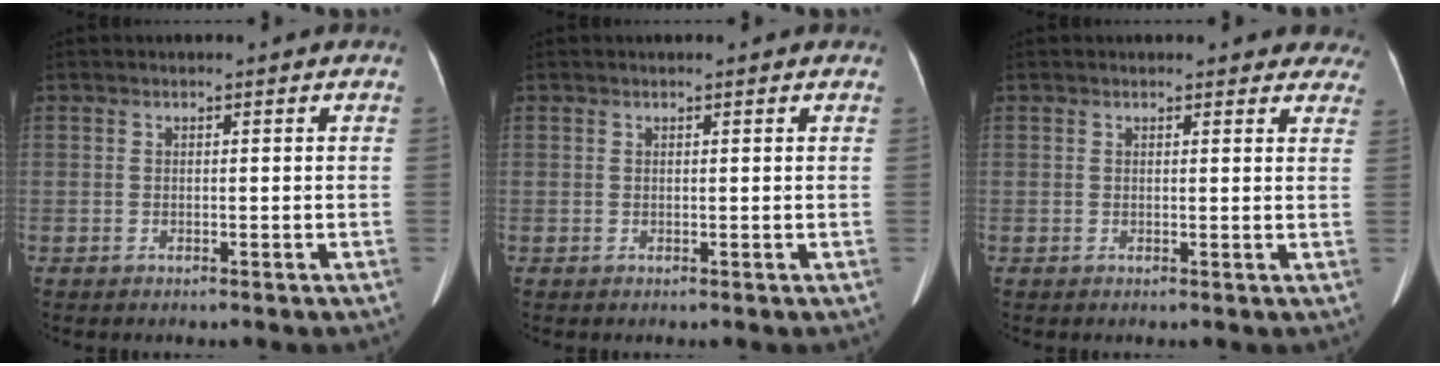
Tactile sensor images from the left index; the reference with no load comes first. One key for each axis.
{"total": 1.0, "fx": 0.9, "fy": 0.0, "fz": 0.4, "tx": -0.009, "ty": 0.006, "tz": 0.012}
{"total": 8.0, "fx": 7.3, "fy": 2.6, "fz": 2.0, "tx": 0.009, "ty": -0.007, "tz": 0.058}